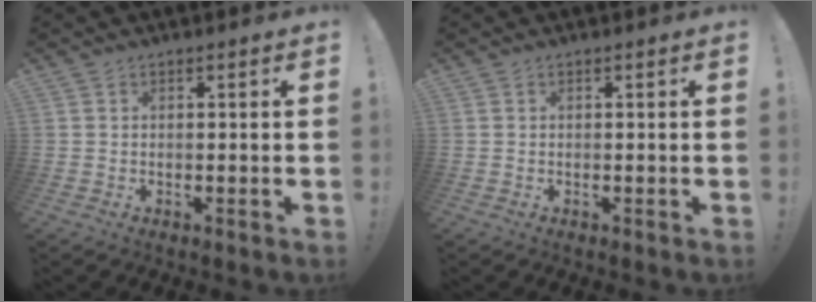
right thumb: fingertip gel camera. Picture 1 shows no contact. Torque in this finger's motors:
{"motor_torque": [0.00, 0.00, 0.05, -0.05, 0.00]}